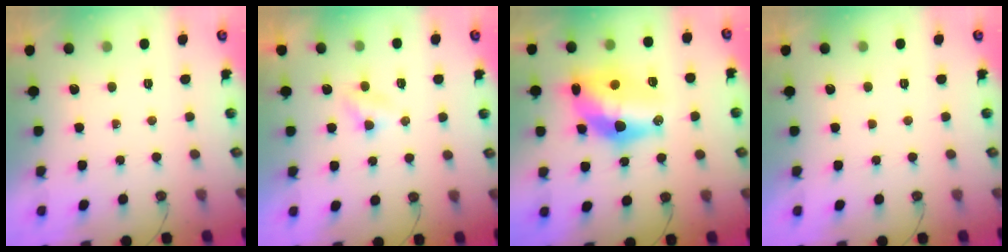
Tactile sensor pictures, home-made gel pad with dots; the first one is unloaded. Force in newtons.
{"total": 2.8, "press": 2.7, "slide": 0.4}
{"total": 16.4, "press": 16.2, "slide": 2.4}
{"total": 0.0}